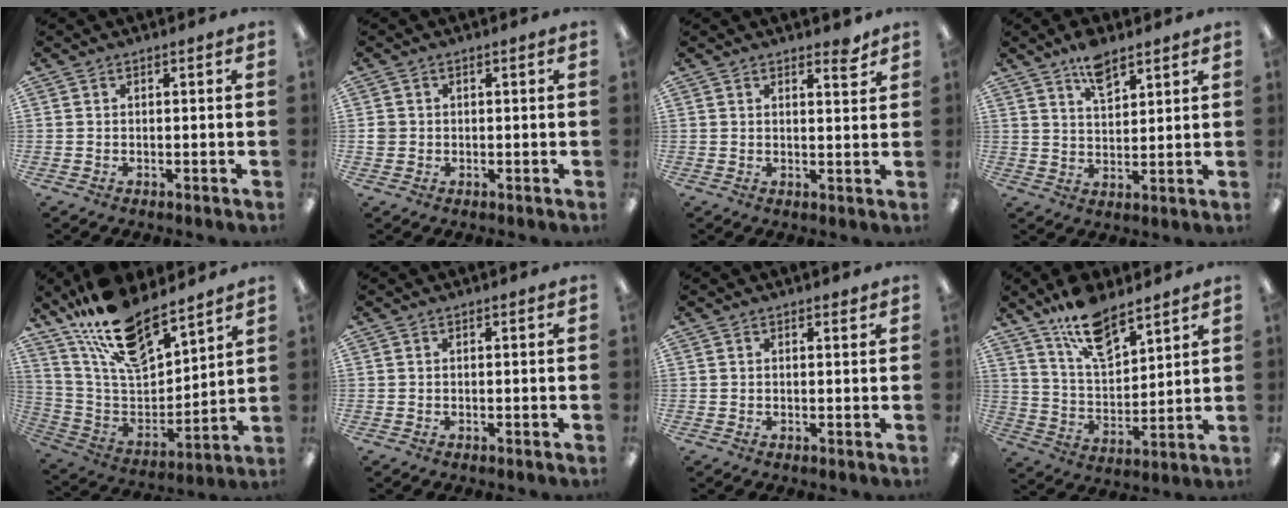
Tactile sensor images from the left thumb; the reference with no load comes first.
{"total": 1.7, "force": [0.0, 1.7, 0.4], "torque": [-0.007, 0.004, -0.002]}
{"total": 3.3, "force": [2.7, 0.8, 1.6], "torque": [-0.012, -0.015, 0.043]}
{"total": 7.2, "force": [5.3, 3.1, 3.8], "torque": [-0.055, -0.027, 0.092]}
{"total": 18.1, "force": [14.6, 6.2, 8.7], "torque": [-0.168, -0.090, 0.260]}
{"total": 0.0}
{"total": 1.0, "force": [0.8, 0.3, 0.4], "torque": [-0.009, 0.000, 0.015]}
{"total": 13.5, "force": [10.3, 5.4, 6.8], "torque": [-0.120, -0.055, 0.186]}